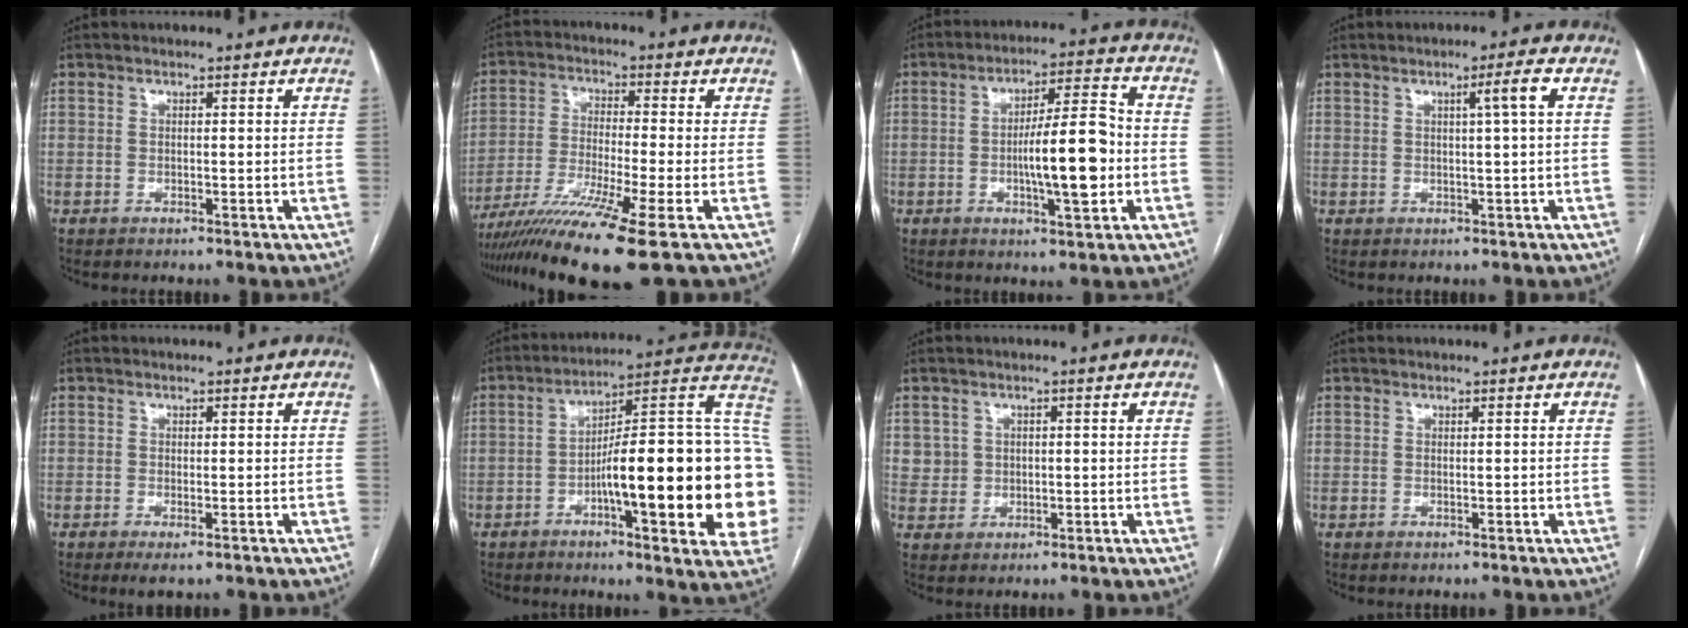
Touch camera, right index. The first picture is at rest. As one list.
[{"total": 12.8, "force": [-8.6, -1.7, 9.3], "torque": [-0.178, -0.035, -0.151]}, {"total": 11.3, "force": [-2.0, 1.9, 11.0], "torque": [-0.181, 0.010, -0.031]}, {"total": 3.2, "force": [0.8, -0.9, 3.0], "torque": [-0.048, 0.002, 0.013]}, {"total": 2.1, "force": [-1.5, 0.4, 1.5], "torque": [-0.019, -0.004, -0.020]}, {"total": 28.1, "force": [-4.1, 3.9, 27.5], "torque": [-0.303, 0.018, -0.061]}, {"total": 2.8, "force": [0.6, 2.8, 0.1], "torque": [0.004, 0.009, 0.014]}, {"total": 0.0}]